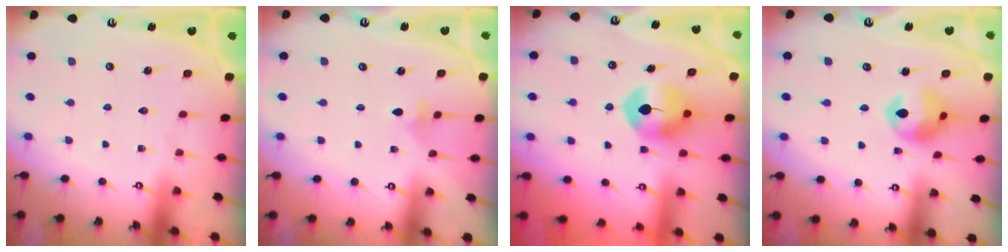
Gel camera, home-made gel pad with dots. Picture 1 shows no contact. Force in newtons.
{"total": 3.9, "press": 3.8, "slide": 1.0}
{"total": 10.4, "press": 10.4, "slide": 0.6}
{"total": 12.1, "press": 12.0, "slide": 1.6}